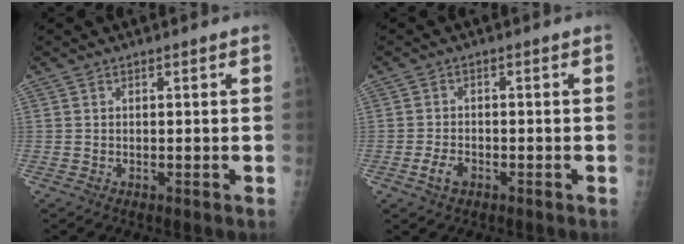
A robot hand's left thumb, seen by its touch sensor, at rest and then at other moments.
{"total": 3.0, "force": [-1.5, 1.8, 1.9], "torque": [-0.036, 0.006, -0.026]}